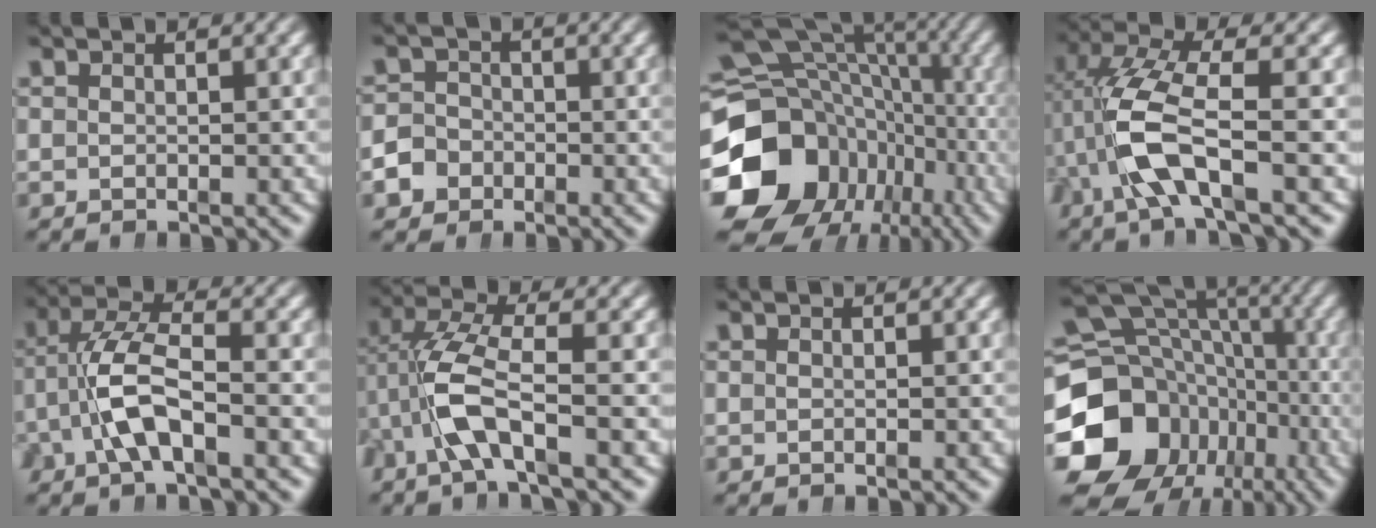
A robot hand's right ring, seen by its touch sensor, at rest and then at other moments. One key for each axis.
{"total": 4.2, "fx": -1.7, "fy": 3.8, "fz": 0.9, "tx": -0.025, "ty": -0.016, "tz": -0.030}
{"total": 20.8, "fx": -4.4, "fy": 16.9, "fz": 11.3, "tx": -0.201, "ty": -0.062, "tz": -0.057}
{"total": 6.2, "fx": -0.1, "fy": 2.7, "fz": 5.6, "tx": -0.148, "ty": -0.012, "tz": 0.002}
{"total": 5.6, "fx": -0.6, "fy": 3.1, "fz": 4.7, "tx": -0.113, "ty": -0.010, "tz": -0.007}
{"total": 5.3, "fx": -0.3, "fy": 2.5, "fz": 4.6, "tx": -0.123, "ty": -0.011, "tz": -0.003}
{"total": 0.0}
{"total": 18.2, "fx": -3.8, "fy": 15.1, "fz": 9.4, "tx": -0.174, "ty": -0.054, "tz": -0.052}